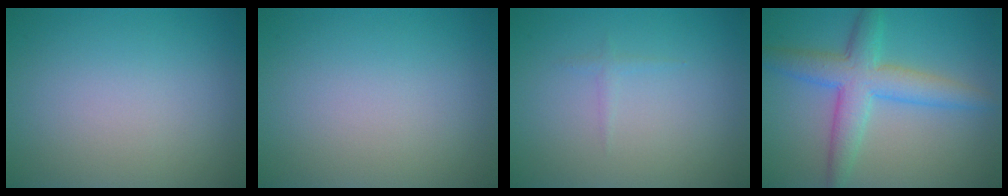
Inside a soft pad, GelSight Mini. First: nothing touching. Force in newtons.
{"total": 0.0}
{"total": 0.6, "press": 0.6, "slide": 0.1}
{"total": 5.4, "press": 5.4, "slide": 0.0}